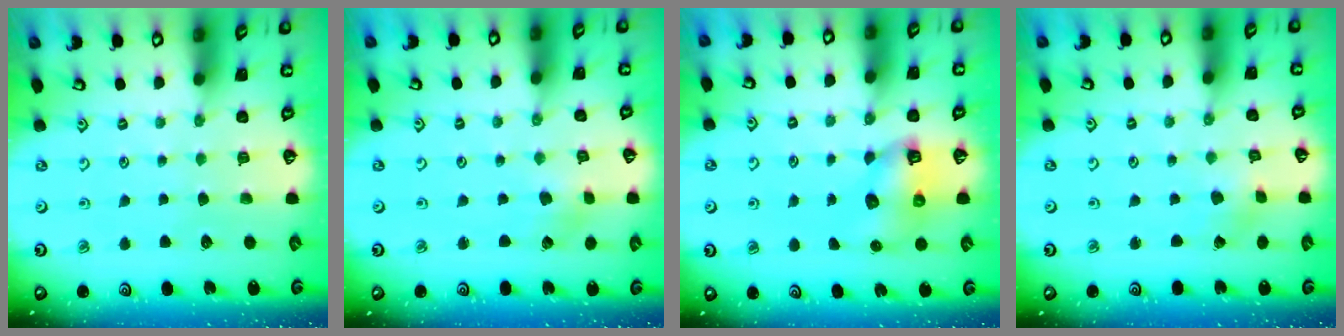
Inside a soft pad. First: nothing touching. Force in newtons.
{"total": 2.0, "press": 2.0, "slide": 0.4}
{"total": 7.5, "press": 7.5, "slide": 0.9}
{"total": 1.1, "press": 1.0, "slide": 0.1}